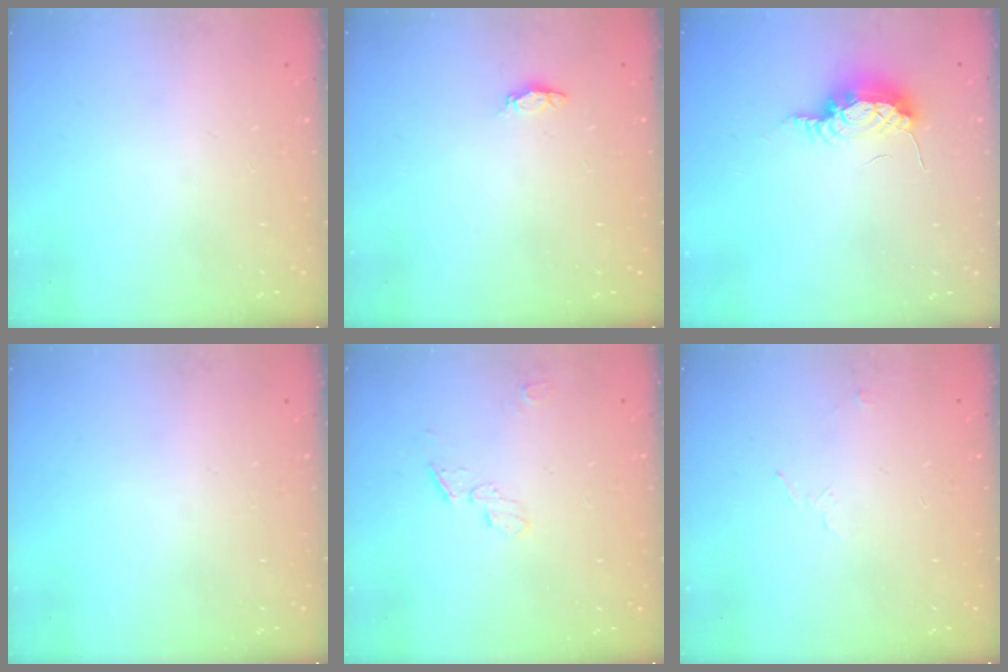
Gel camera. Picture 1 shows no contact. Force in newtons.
{"total": 3.3, "press": 3.2, "slide": 0.6}
{"total": 14.3, "press": 9.4, "slide": 10.8}
{"total": 0.0}
{"total": 4.6, "press": 4.6, "slide": 0.6}
{"total": 4.4, "press": 3.6, "slide": 2.6}